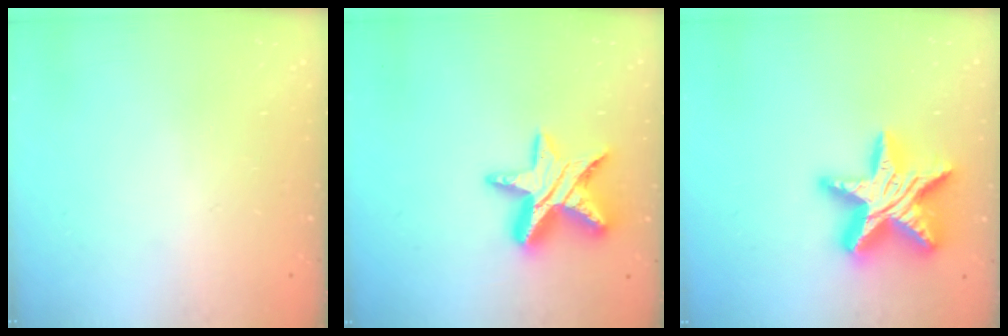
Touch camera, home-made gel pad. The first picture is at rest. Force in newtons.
{"total": 16.3, "press": 16.2, "slide": 1.1}
{"total": 22.1, "press": 22.0, "slide": 1.7}